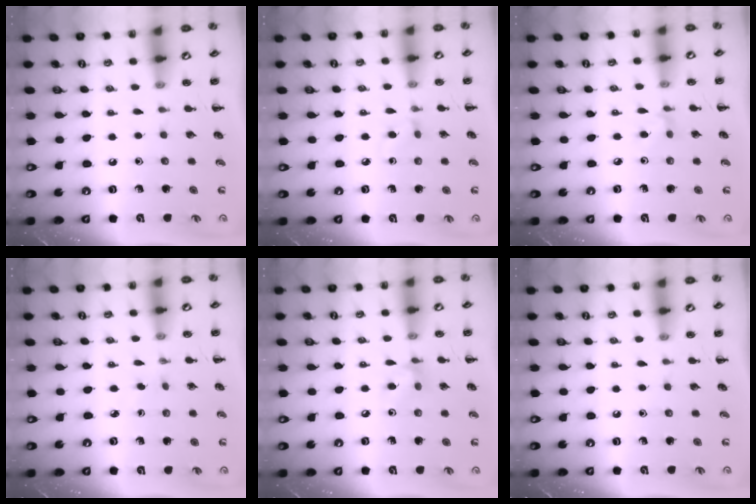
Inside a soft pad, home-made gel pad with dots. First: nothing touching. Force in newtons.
{"total": 3.6, "press": 3.3, "slide": 1.4}
{"total": 2.8, "press": 2.6, "slide": 0.9}
{"total": 1.7, "press": 1.5, "slide": 0.8}
{"total": 5.9, "press": 5.8, "slide": 1.2}
{"total": 0.0}